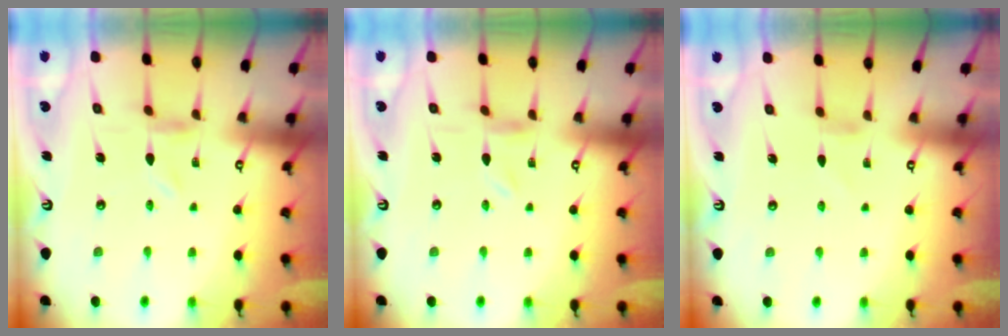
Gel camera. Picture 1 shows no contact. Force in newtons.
{"total": 0.0}
{"total": 1.0, "press": 0.9, "slide": 0.2}